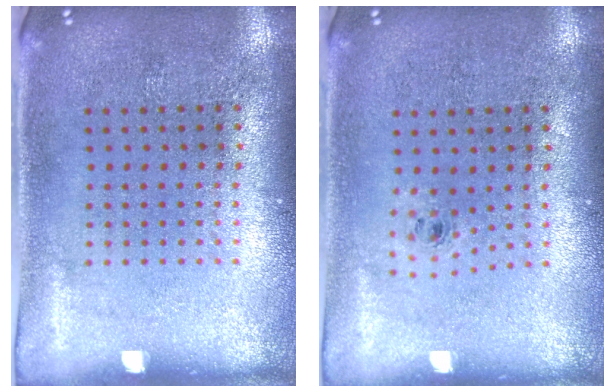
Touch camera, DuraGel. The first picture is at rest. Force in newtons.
{"total": 0.5, "press": 0.3, "slide": 0.4}